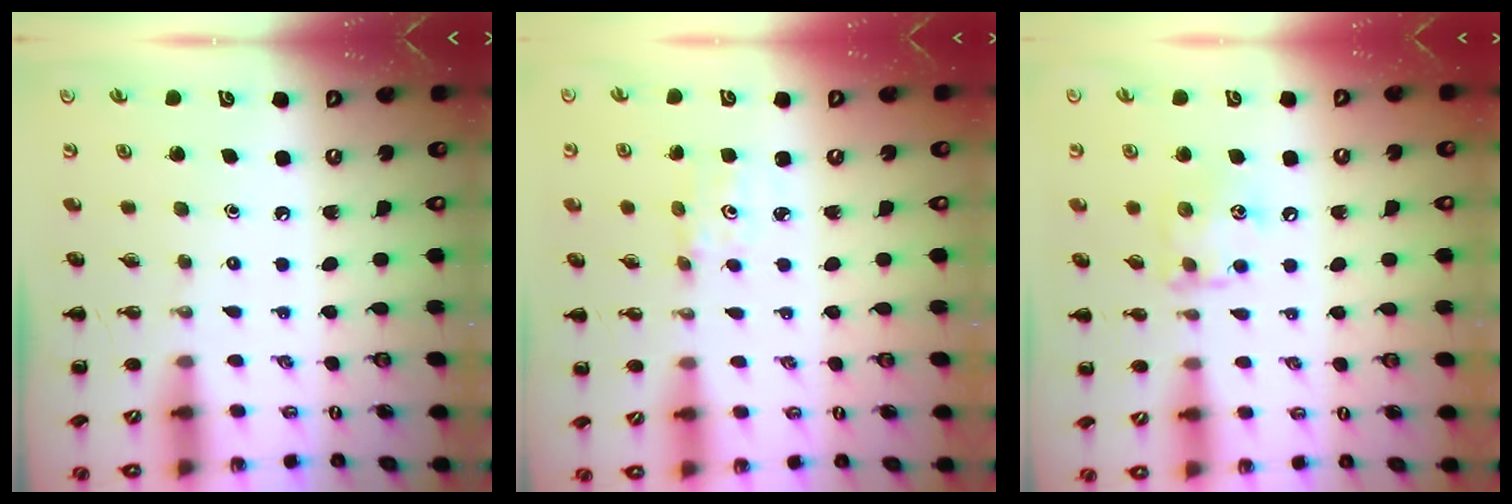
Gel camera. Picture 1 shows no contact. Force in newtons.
{"total": 1.5, "press": 1.4, "slide": 0.5}
{"total": 9.5, "press": 9.5, "slide": 0.7}